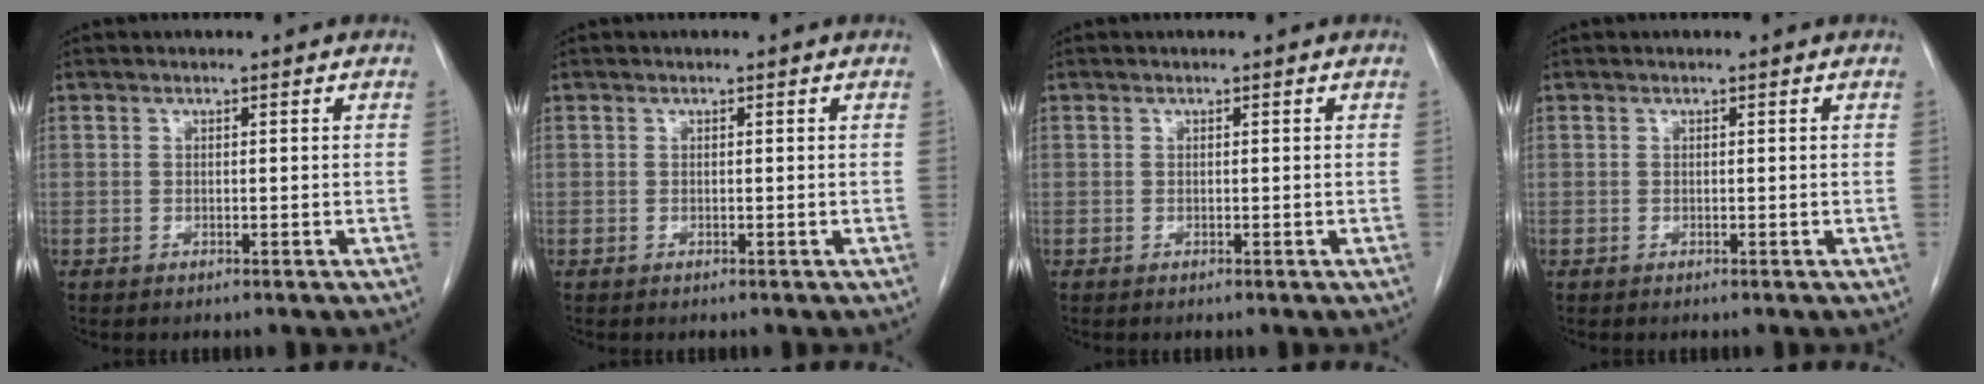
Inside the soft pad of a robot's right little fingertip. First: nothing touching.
{"total": 0.0}
{"total": 0.0}
{"total": 0.0}